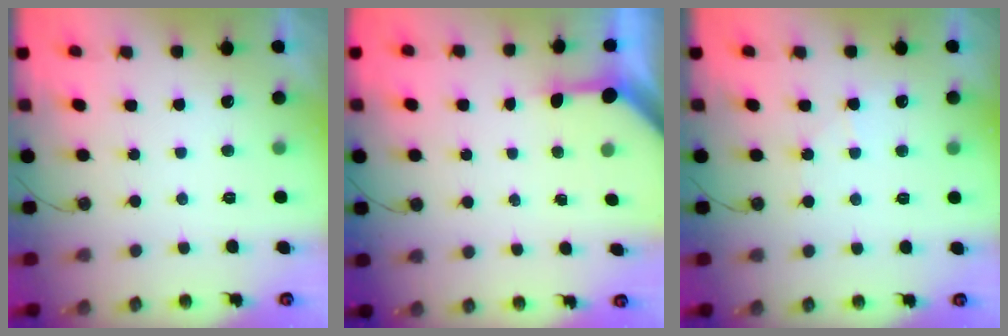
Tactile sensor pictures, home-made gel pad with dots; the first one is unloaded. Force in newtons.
{"total": 3.3, "press": 3.3, "slide": 0.4}
{"total": 4.8, "press": 4.7, "slide": 0.7}